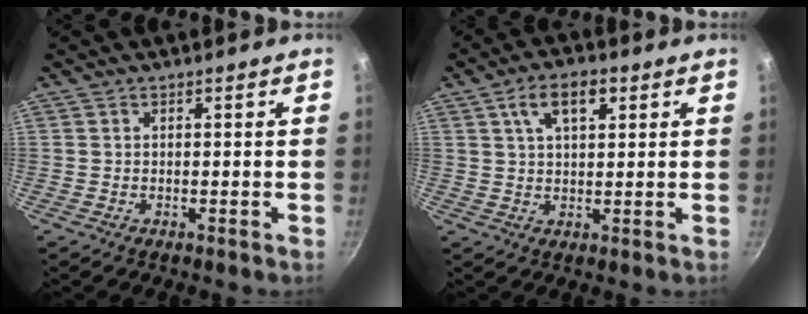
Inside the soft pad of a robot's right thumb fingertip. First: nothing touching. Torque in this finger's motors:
{"motor_torque": [0.14, 2.07, 0.49, -0.28, 0.15]}